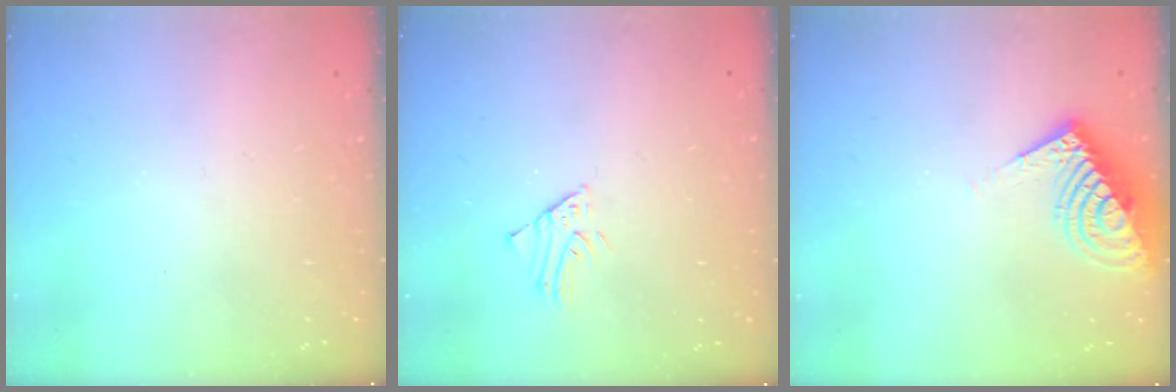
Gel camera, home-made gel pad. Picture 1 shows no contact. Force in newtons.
{"total": 1.6, "press": 1.6, "slide": 0.1}
{"total": 18.1, "press": 18.1, "slide": 0.5}